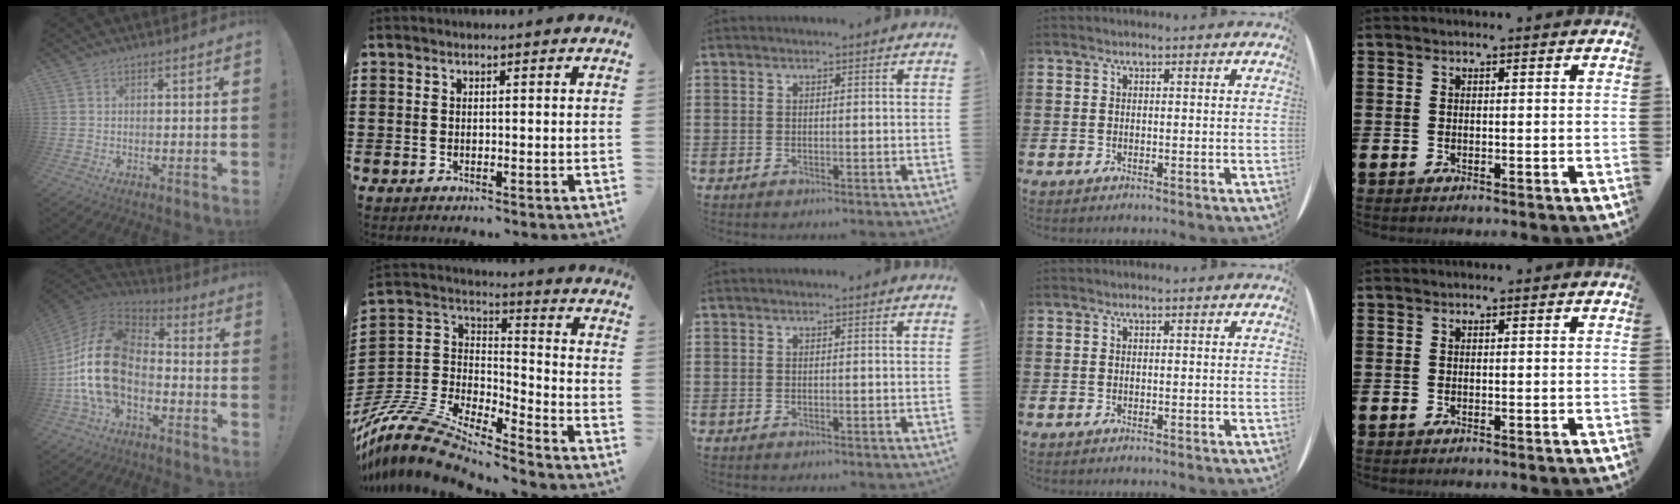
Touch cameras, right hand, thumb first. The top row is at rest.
{"thumb": {"total": 21.7, "force": [-3.0, 13.5, 16.8], "torque": [-0.339, 0.026, -0.044]}, "index": {"total": 11.2, "force": [-10.5, 2.1, 3.6], "torque": [-0.101, 0.004, -0.220]}}